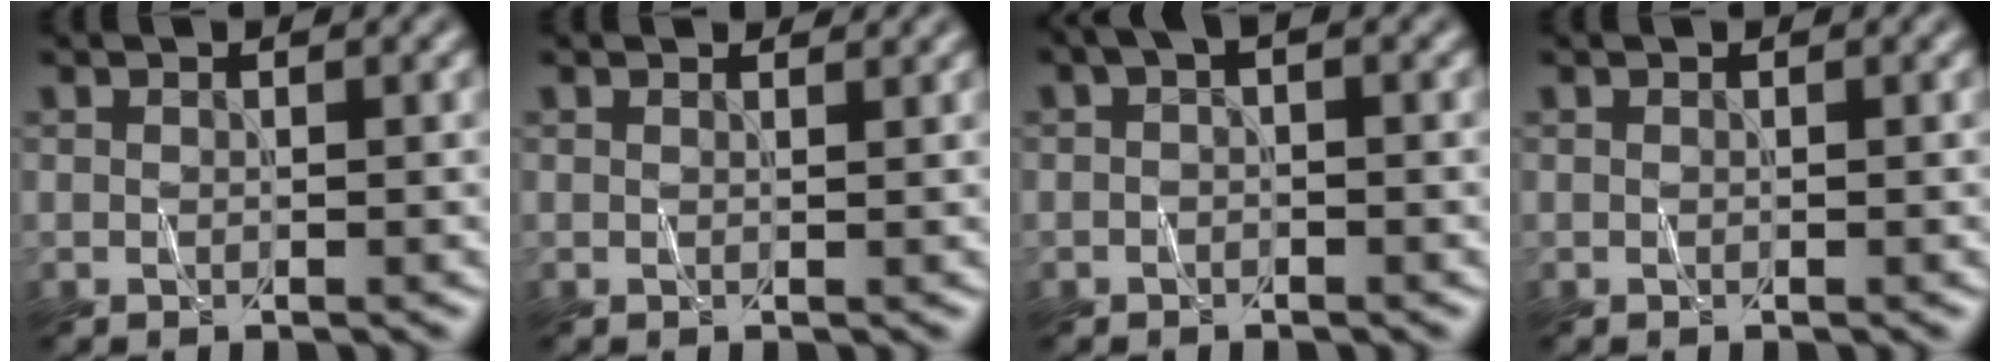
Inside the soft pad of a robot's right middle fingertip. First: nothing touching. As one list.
[{"total": 1.2, "force": [1.1, 0.2, 0.2], "torque": [-0.007, -0.004, 0.008]}, {"total": 2.1, "force": [0.6, 0.9, 1.8], "torque": [-0.025, 0.004, -0.006]}, {"total": 0.0}]